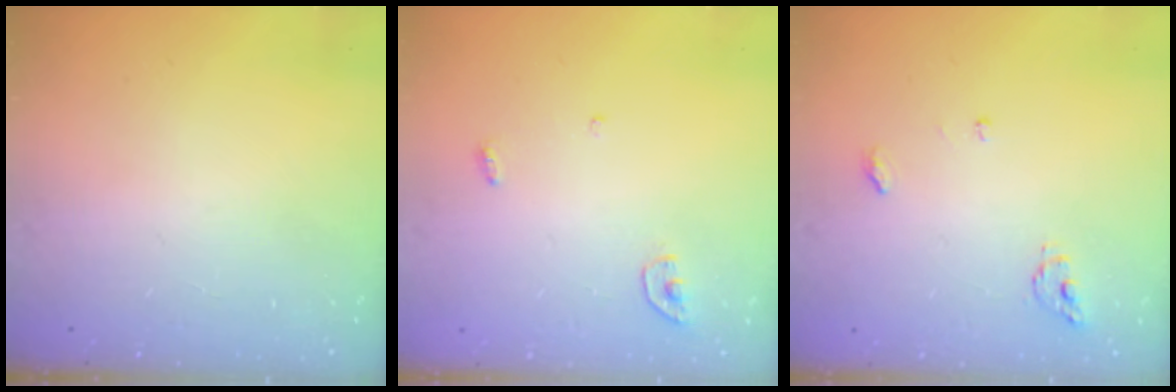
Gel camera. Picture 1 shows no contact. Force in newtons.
{"total": 3.8, "press": 3.8, "slide": 0.3}
{"total": 4.6, "press": 4.6, "slide": 0.3}